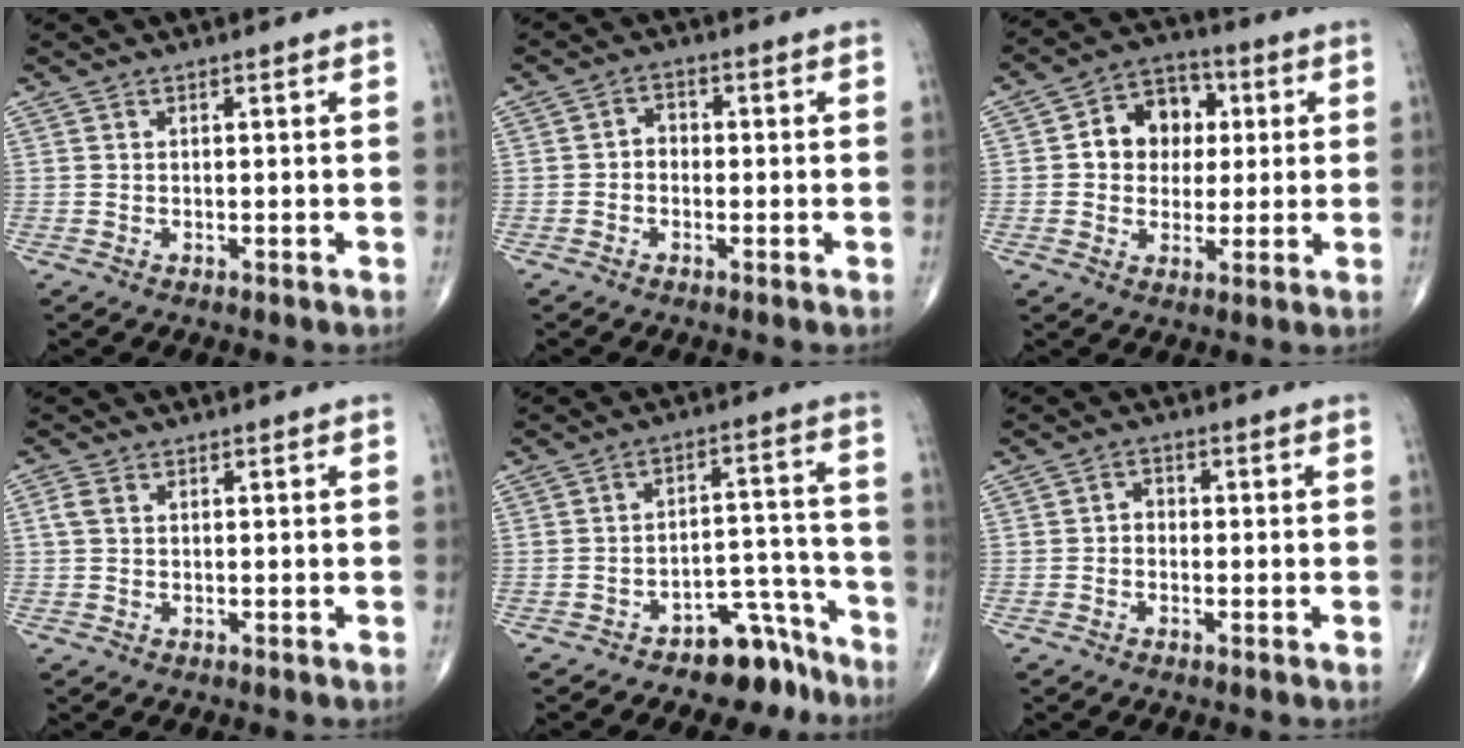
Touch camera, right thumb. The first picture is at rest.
{"total": 2.5, "force": [-0.5, 2.0, 1.4], "torque": [-0.005, 0.014, -0.019]}
{"total": 10.9, "force": [1.7, 8.8, 6.2], "torque": [-0.046, 0.014, 0.018]}
{"total": 2.1, "force": [0.4, 1.5, 1.4], "torque": [-0.037, 0.007, 0.008]}
{"total": 8.4, "force": [-6.8, 4.1, 2.7], "torque": [0.000, 0.101, -0.106]}
{"total": 2.0, "force": [-0.4, 1.6, 1.1], "torque": [-0.003, 0.011, -0.016]}